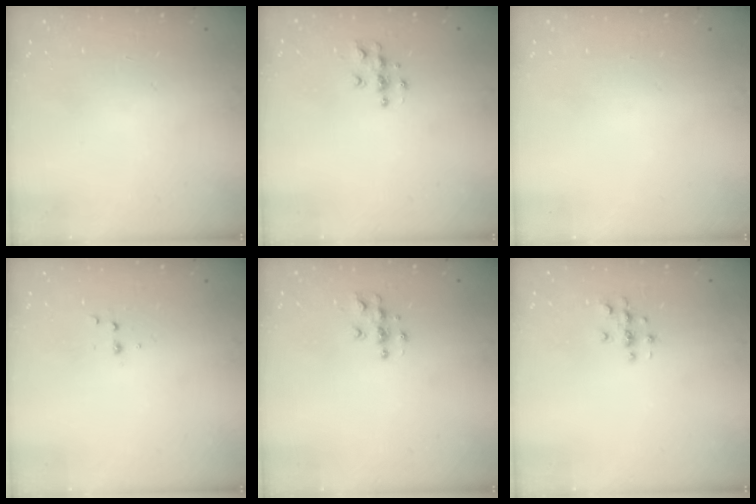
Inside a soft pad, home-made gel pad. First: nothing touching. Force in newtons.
{"total": 4.3, "press": 4.3, "slide": 0.4}
{"total": 0.0}
{"total": 2.9, "press": 2.7, "slide": 1.1}
{"total": 4.3, "press": 4.3, "slide": 0.4}
{"total": 2.7, "press": 2.7, "slide": 0.3}